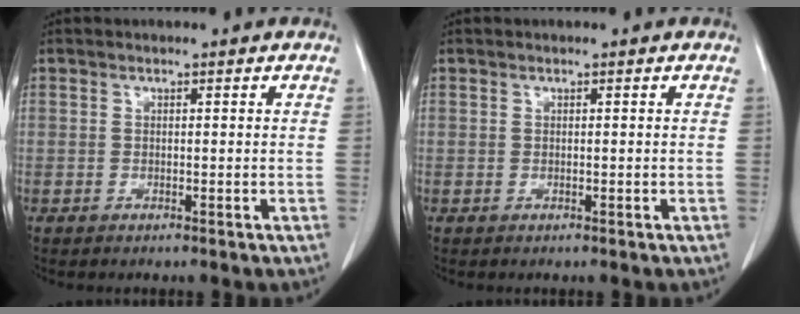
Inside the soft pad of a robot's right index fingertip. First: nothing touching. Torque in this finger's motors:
{"motor_torque": [0.00, 0.00, 0.00, 0.00]}